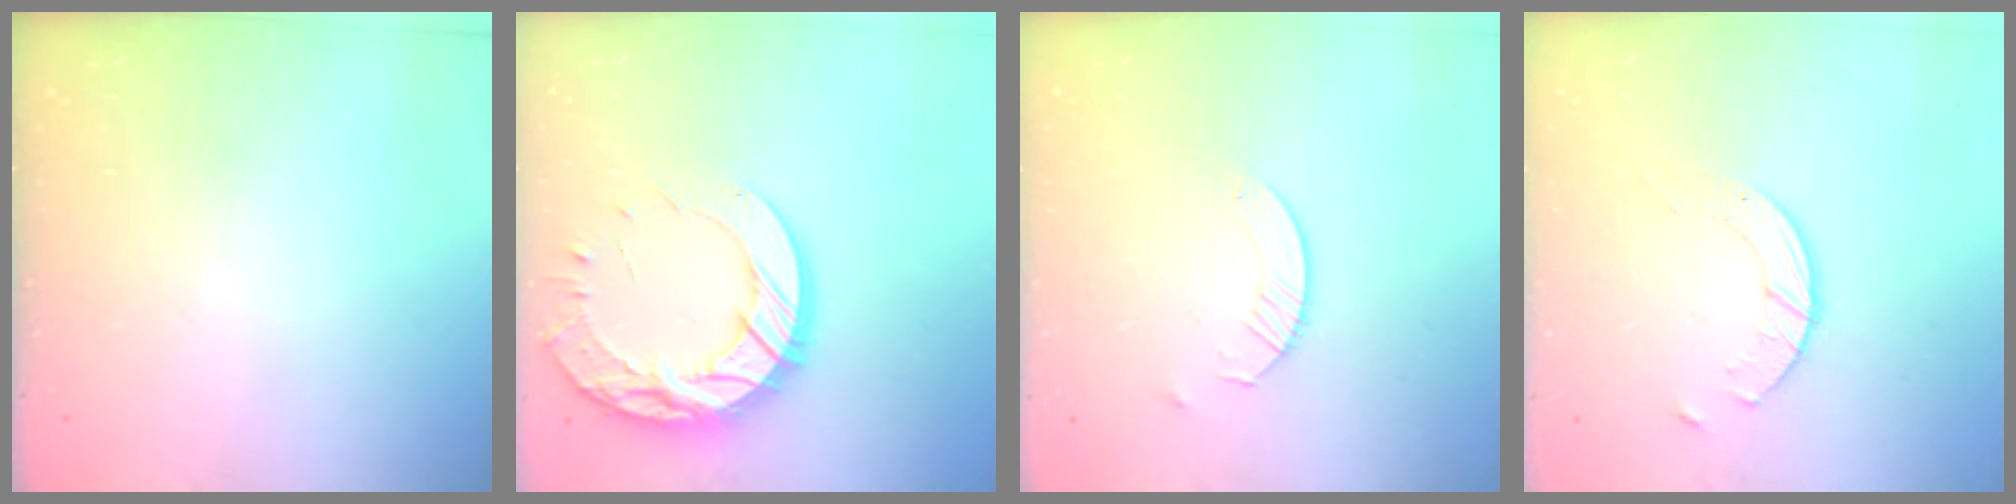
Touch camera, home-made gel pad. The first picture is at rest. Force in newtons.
{"total": 20.4, "press": 20.3, "slide": 1.7}
{"total": 4.5, "press": 4.5, "slide": 0.5}
{"total": 4.1, "press": 4.1, "slide": 0.4}